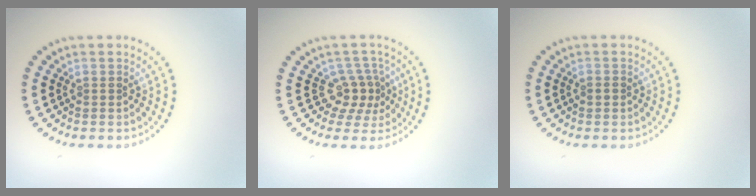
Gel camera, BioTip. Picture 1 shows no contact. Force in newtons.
{"total": 2.9, "press": 2.1, "slide": 2.0}
{"total": 1.0, "press": 1.0, "slide": 0.2}